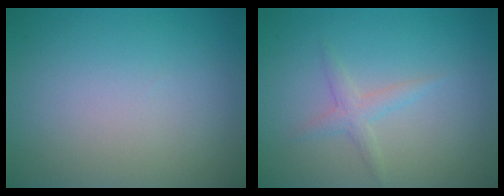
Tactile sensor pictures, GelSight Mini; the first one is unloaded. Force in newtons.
{"total": 1.6, "press": 1.6, "slide": 0.1}